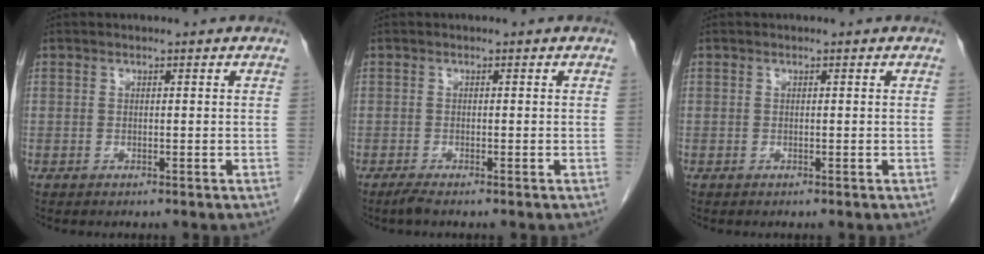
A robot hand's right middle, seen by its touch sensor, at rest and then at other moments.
{"total": 1.1, "force": [-0.8, -0.1, 0.7], "torque": [-0.024, -0.006, -0.019]}
{"total": 0.0}